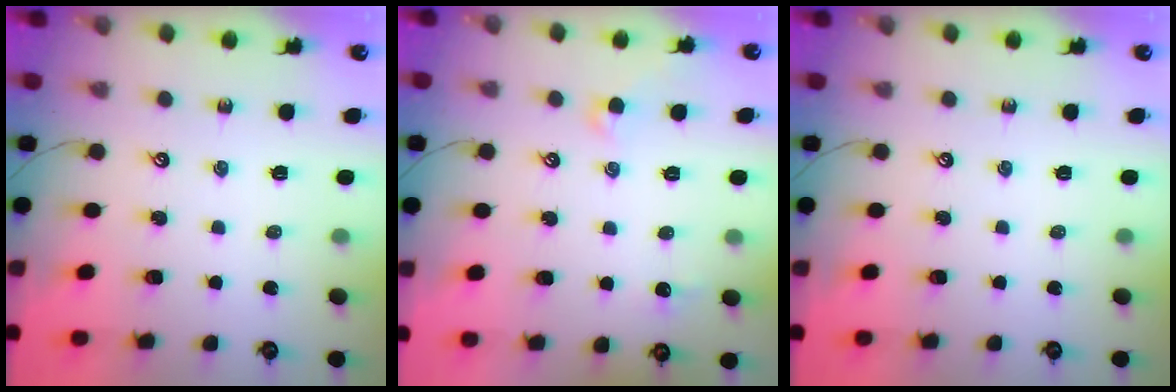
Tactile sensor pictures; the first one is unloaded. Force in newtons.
{"total": 1.1, "press": 0.9, "slide": 0.5}
{"total": 0.0}